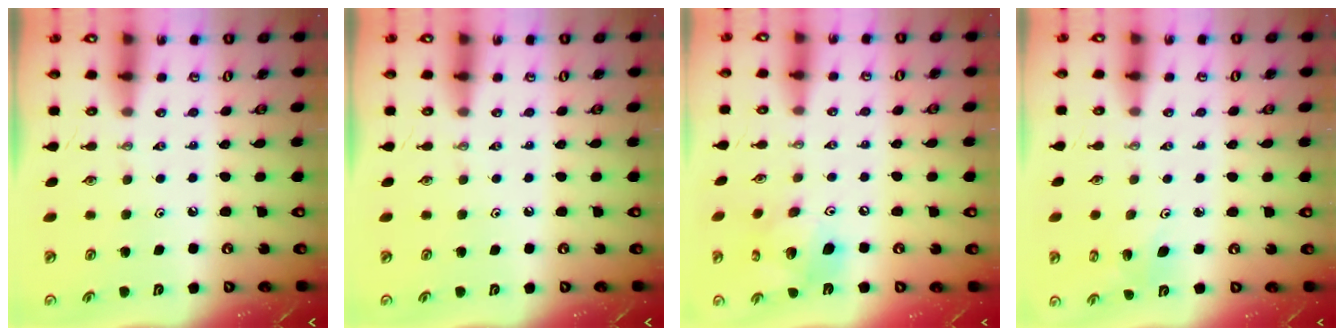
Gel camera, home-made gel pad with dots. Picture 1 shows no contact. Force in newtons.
{"total": 0.0}
{"total": 15.6, "press": 15.4, "slide": 2.5}
{"total": 4.0, "press": 3.6, "slide": 1.8}